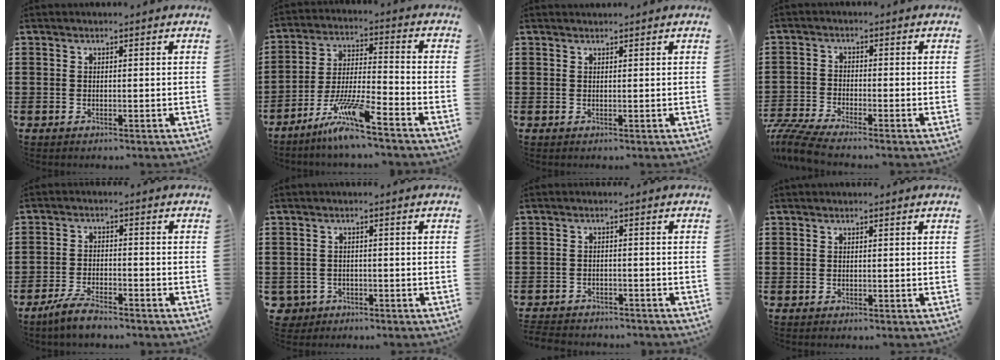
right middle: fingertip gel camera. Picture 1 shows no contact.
{"total": 9.6, "force": [-7.5, -0.1, 6.1], "torque": [-0.127, -0.011, -0.148]}
{"total": 0.6, "force": [0.6, 0.0, -0.1], "torque": [-0.001, -0.002, 0.011]}
{"total": 4.5, "force": [-4.2, 0.1, 1.8], "torque": [-0.066, -0.022, -0.092]}
{"total": 4.2, "force": [-3.7, 0.6, 1.9], "torque": [-0.048, -0.001, -0.075]}
{"total": 2.0, "force": [-1.5, 1.3, 0.1], "torque": [-0.017, -0.001, -0.037]}
{"total": 2.7, "force": [-2.6, 0.4, -0.1], "torque": [-0.005, -0.001, -0.058]}
{"total": 0.0}